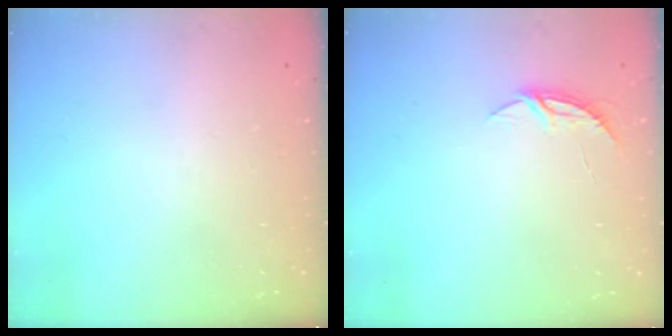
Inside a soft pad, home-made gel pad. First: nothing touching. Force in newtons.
{"total": 4.6, "press": 4.6, "slide": 0.4}